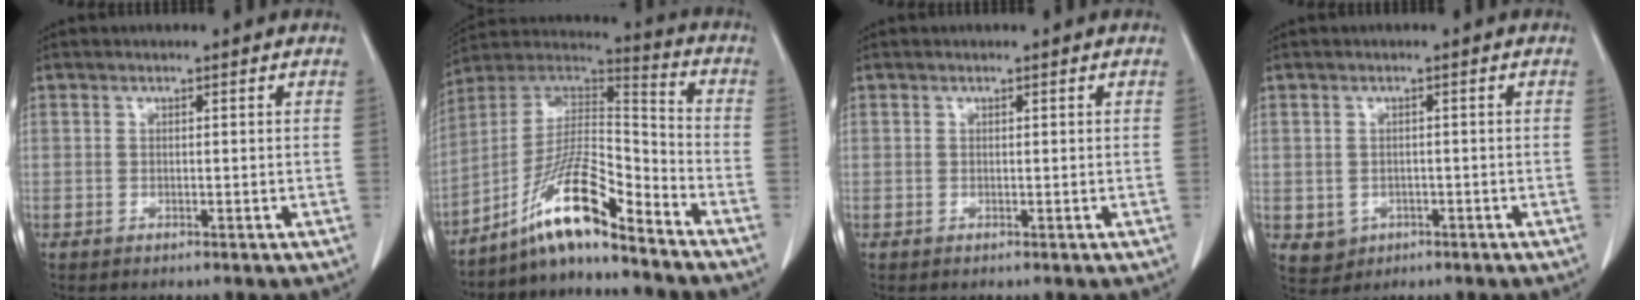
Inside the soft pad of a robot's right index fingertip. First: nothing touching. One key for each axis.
{"total": 12.9, "fx": -9.5, "fy": 0.8, "fz": 8.7, "tx": -0.160, "ty": 0.019, "tz": -0.174}
{"total": 0.0}
{"total": 3.2, "fx": -1.0, "fy": 3.0, "fz": 0.8, "tx": -0.010, "ty": 0.003, "tz": -0.005}